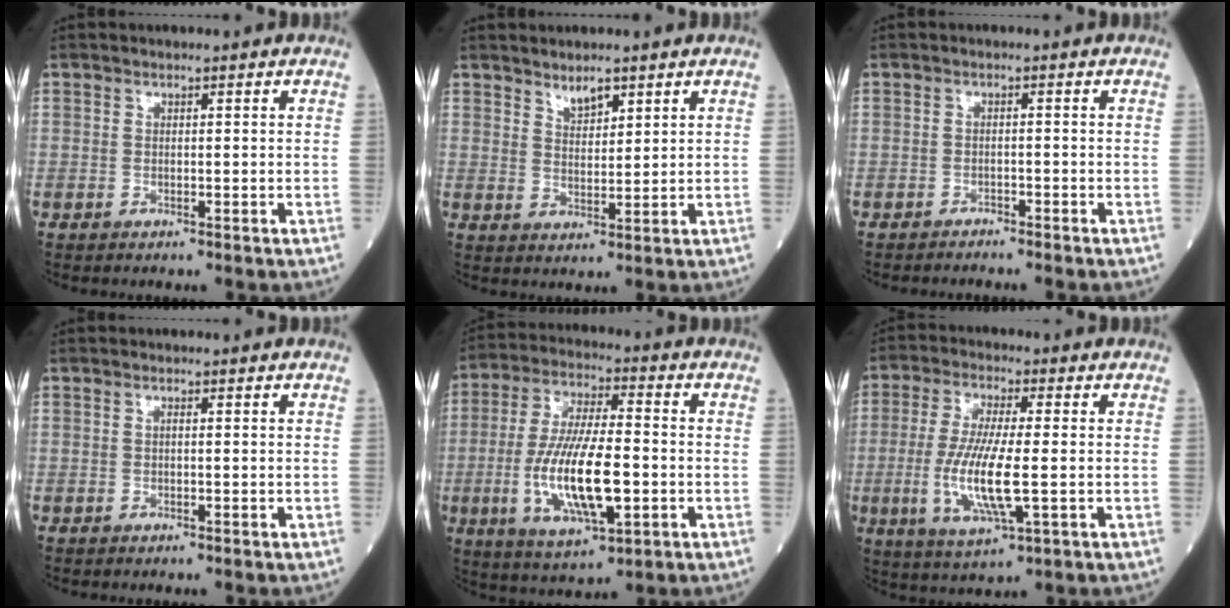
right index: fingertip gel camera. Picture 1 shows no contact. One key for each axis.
{"total": 3.0, "fx": 2.4, "fy": 0.9, "fz": 1.5, "tx": -0.031, "ty": -0.004, "tz": 0.048}
{"total": 1.8, "fx": -1.8, "fy": -0.2, "fz": 0.2, "tx": 0.001, "ty": -0.002, "tz": -0.023}
{"total": 0.0}
{"total": 14.9, "fx": -3.0, "fy": 3.8, "fz": 14.1, "tx": -0.281, "ty": -0.011, "tz": -0.050}
{"total": 10.7, "fx": -1.7, "fy": 1.5, "fz": 10.4, "tx": -0.217, "ty": -0.017, "tz": -0.033}